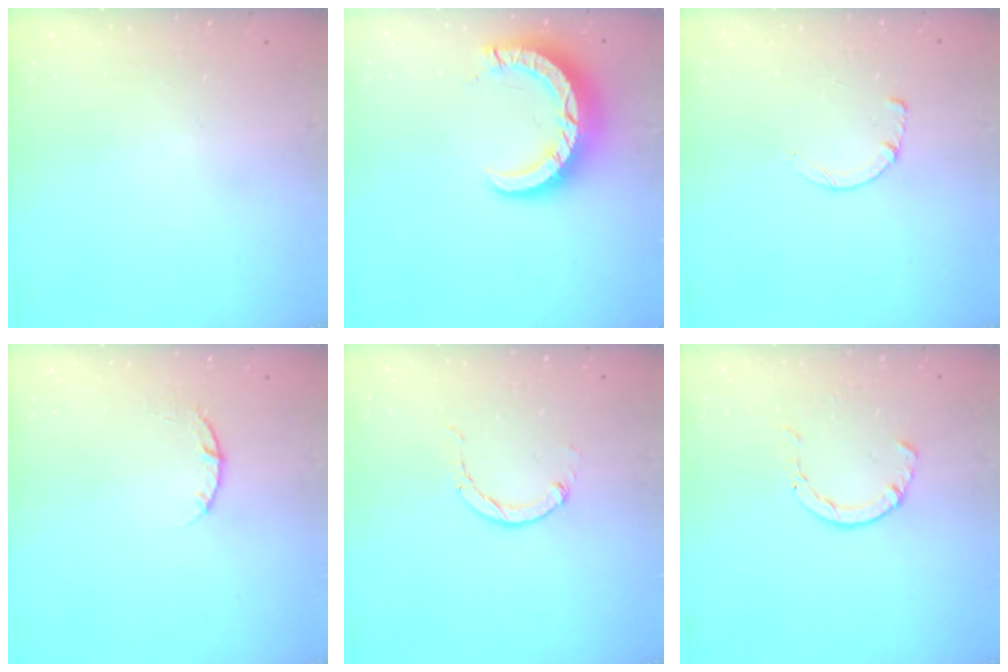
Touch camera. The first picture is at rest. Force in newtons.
{"total": 8.5, "press": 8.4, "slide": 0.8}
{"total": 2.6, "press": 2.5, "slide": 0.3}
{"total": 3.8, "press": 3.8, "slide": 0.5}
{"total": 0.8, "press": 0.8, "slide": 0.2}
{"total": 2.1, "press": 2.1, "slide": 0.5}